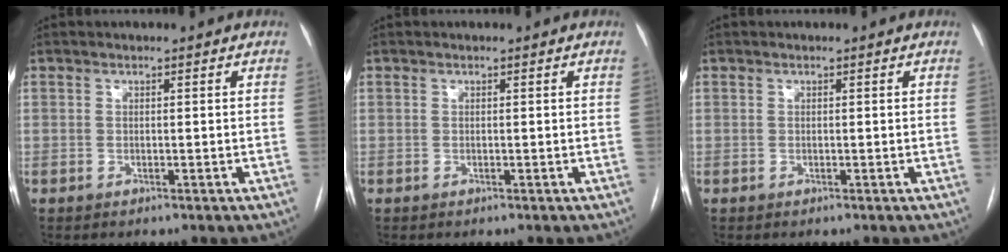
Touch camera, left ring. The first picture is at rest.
{"total": 0.0}
{"total": 0.0}